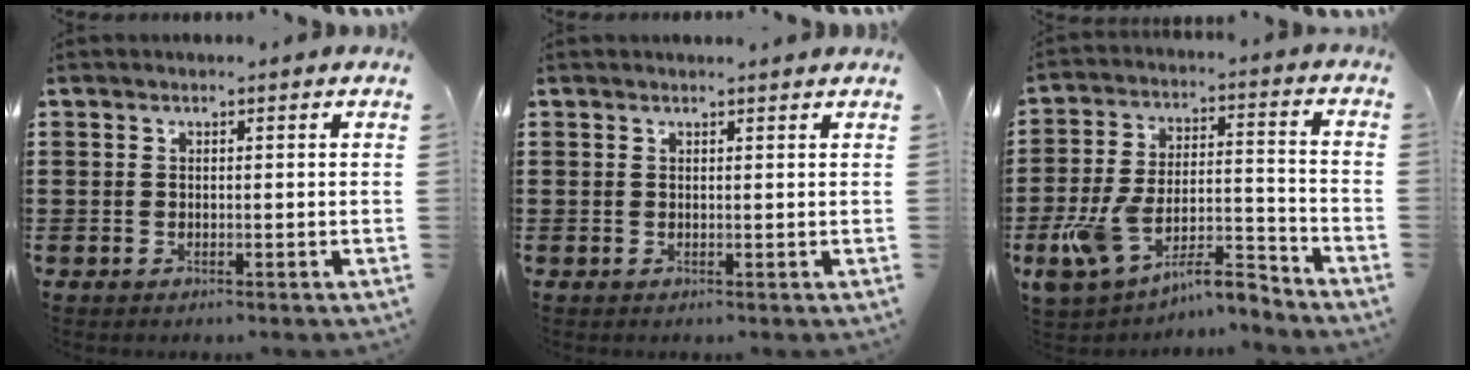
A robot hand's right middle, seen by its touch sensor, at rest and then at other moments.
{"total": 0.5, "force": [0.5, 0.0, 0.2], "torque": [0.004, -0.004, 0.008]}
{"total": 11.0, "force": [-8.8, 3.0, 5.8], "torque": [-0.117, 0.021, -0.173]}